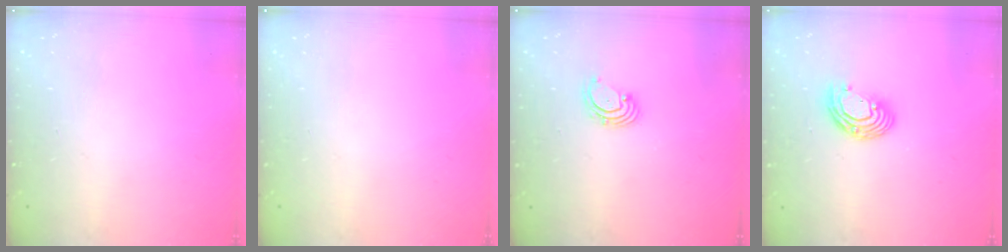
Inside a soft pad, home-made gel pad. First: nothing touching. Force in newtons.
{"total": 0.0}
{"total": 1.8, "press": 1.7, "slide": 0.7}
{"total": 8.9, "press": 8.7, "slide": 1.8}